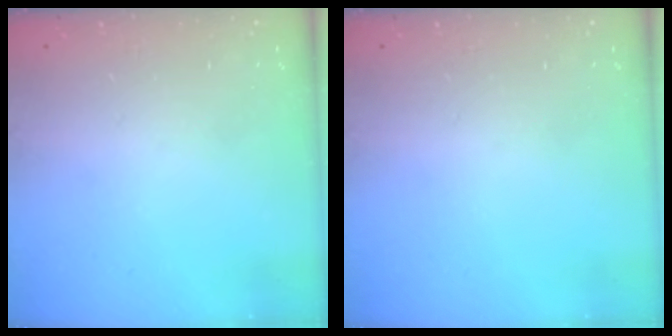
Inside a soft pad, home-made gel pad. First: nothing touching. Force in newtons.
{"total": 0.0}